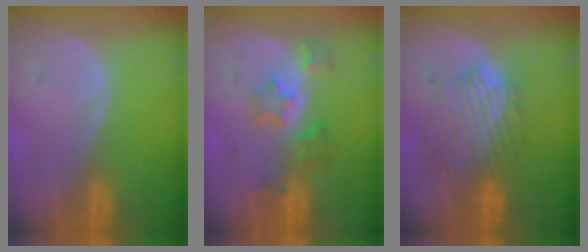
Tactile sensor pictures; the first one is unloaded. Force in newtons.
{"total": 5.2, "press": 4.9, "slide": 1.5}
{"total": 6.8, "press": 6.7, "slide": 0.7}